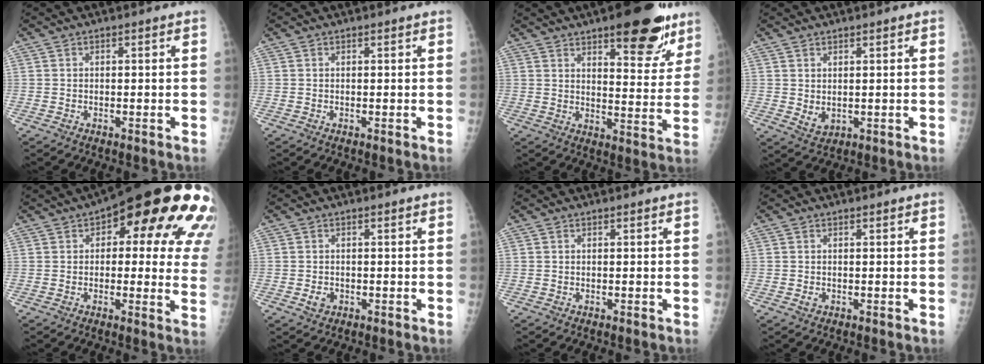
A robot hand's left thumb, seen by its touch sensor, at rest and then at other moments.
{"total": 0.0}
{"total": 17.3, "force": [10.8, 6.3, 12.0], "torque": [-0.106, -0.058, 0.148]}
{"total": 3.0, "force": [0.9, 2.0, 2.1], "torque": [-0.031, -0.013, 0.025]}
{"total": 25.2, "force": [10.6, 10.0, 20.6], "torque": [-0.197, 0.009, 0.133]}
{"total": 1.7, "force": [-0.4, 1.4, 0.9], "torque": [-0.011, 0.001, -0.003]}
{"total": 0.0}
{"total": 0.7, "force": [0.1, 0.6, 0.4], "torque": [0.000, 0.001, 0.001]}